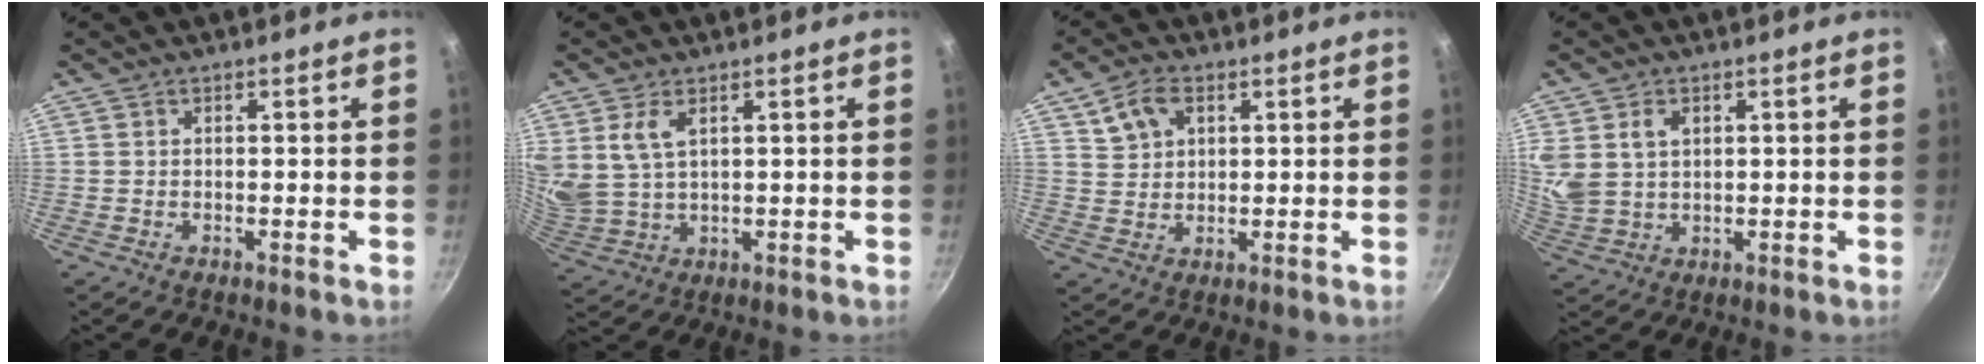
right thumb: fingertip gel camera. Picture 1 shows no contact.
{"total": 6.7, "force": [2.8, 3.6, 4.9], "torque": [-0.095, -0.017, 0.067]}
{"total": 6.1, "force": [2.8, 4.2, 3.5], "torque": [-0.051, -0.001, 0.051]}
{"total": 7.9, "force": [2.7, 5.6, 4.8], "torque": [-0.087, -0.012, 0.059]}